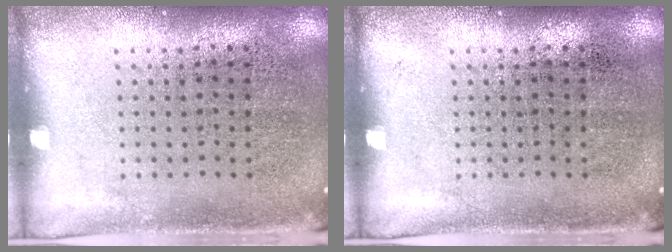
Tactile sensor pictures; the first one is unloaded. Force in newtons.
{"total": 0.0}